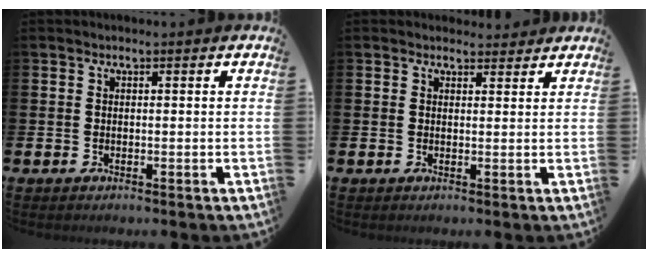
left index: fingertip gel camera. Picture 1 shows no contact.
{"total": 1.8, "force": [1.7, 0.5, 0.0], "torque": [0.019, -0.010, 0.026]}